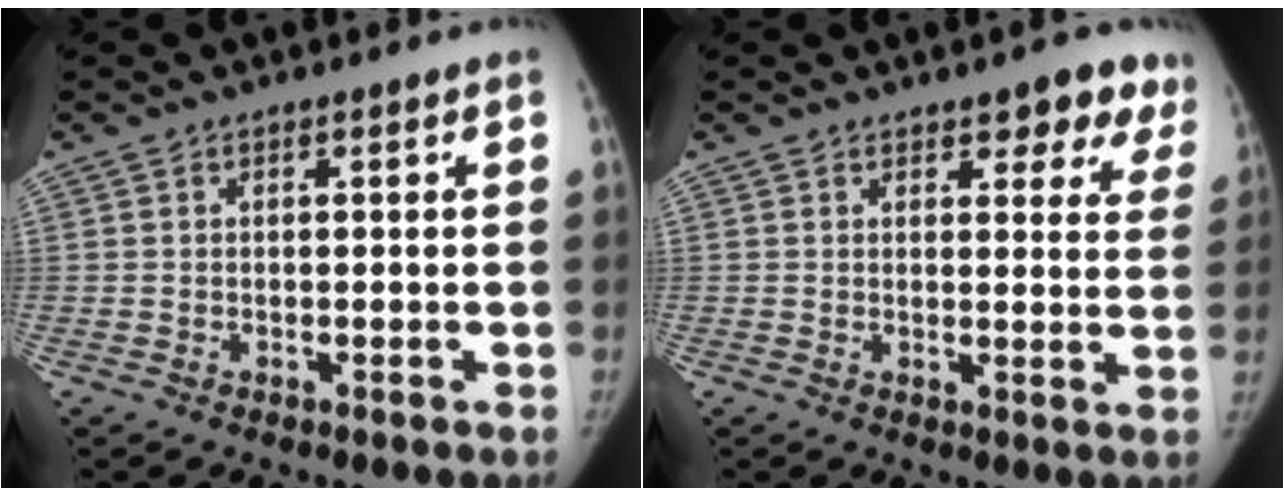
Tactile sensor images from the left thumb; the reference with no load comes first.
{"total": 8.3, "force": [5.7, 3.8, 4.6], "torque": [-0.010, -0.025, 0.060]}